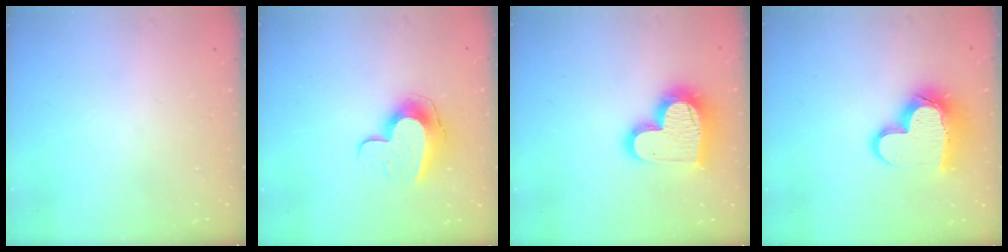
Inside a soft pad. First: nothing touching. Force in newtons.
{"total": 12.2, "press": 12.2, "slide": 0.9}
{"total": 18.1, "press": 18.0, "slide": 1.6}
{"total": 15.4, "press": 15.4, "slide": 1.3}